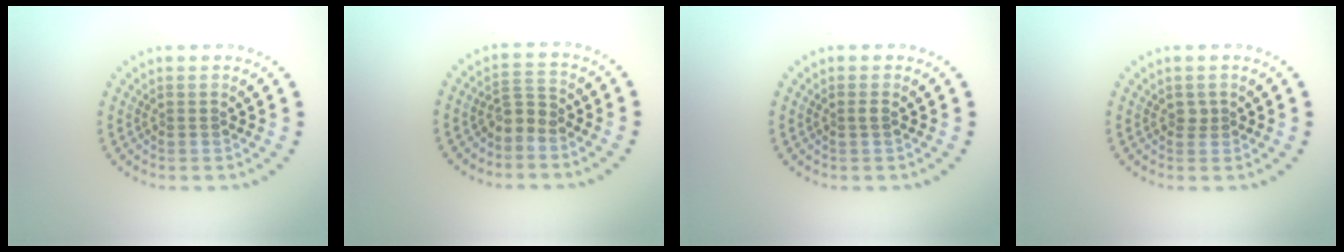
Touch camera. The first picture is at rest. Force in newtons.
{"total": 1.9, "press": 1.4, "slide": 1.3}
{"total": 0.6, "press": 0.4, "slide": 0.4}
{"total": 0.7, "press": 0.6, "slide": 0.4}